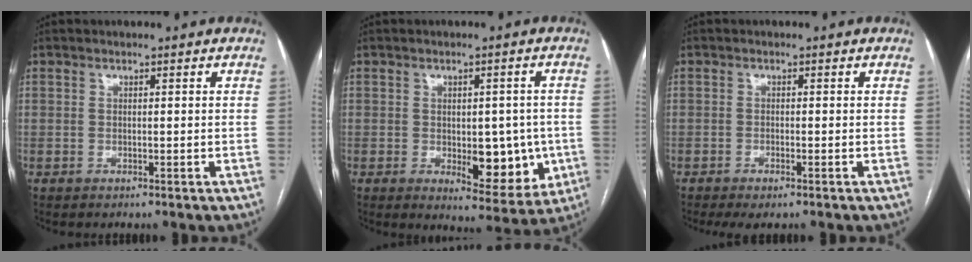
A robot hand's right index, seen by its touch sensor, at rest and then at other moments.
{"total": 9.9, "force": [-1.7, 4.9, 8.4], "torque": [-0.090, 0.002, -0.007]}
{"total": 2.7, "force": [-1.8, 0.6, 1.9], "torque": [-0.035, -0.005, -0.026]}